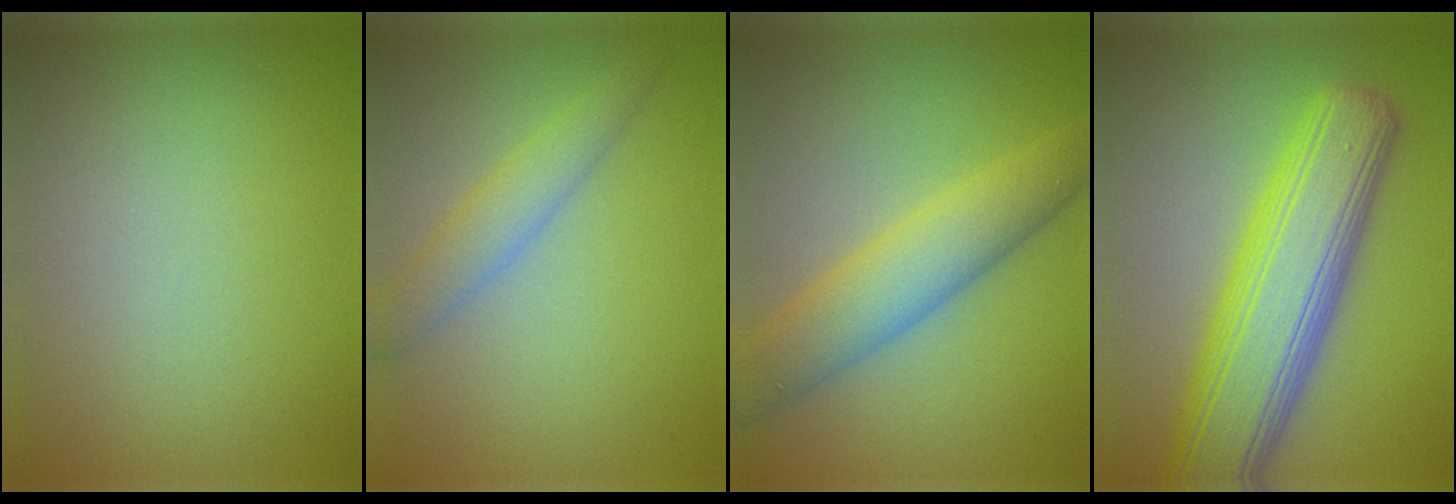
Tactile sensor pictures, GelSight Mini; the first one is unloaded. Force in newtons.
{"total": 2.8, "press": 2.8, "slide": 0.1}
{"total": 6.1, "press": 6.1, "slide": 0.2}
{"total": 10.0, "press": 10.0, "slide": 0.4}